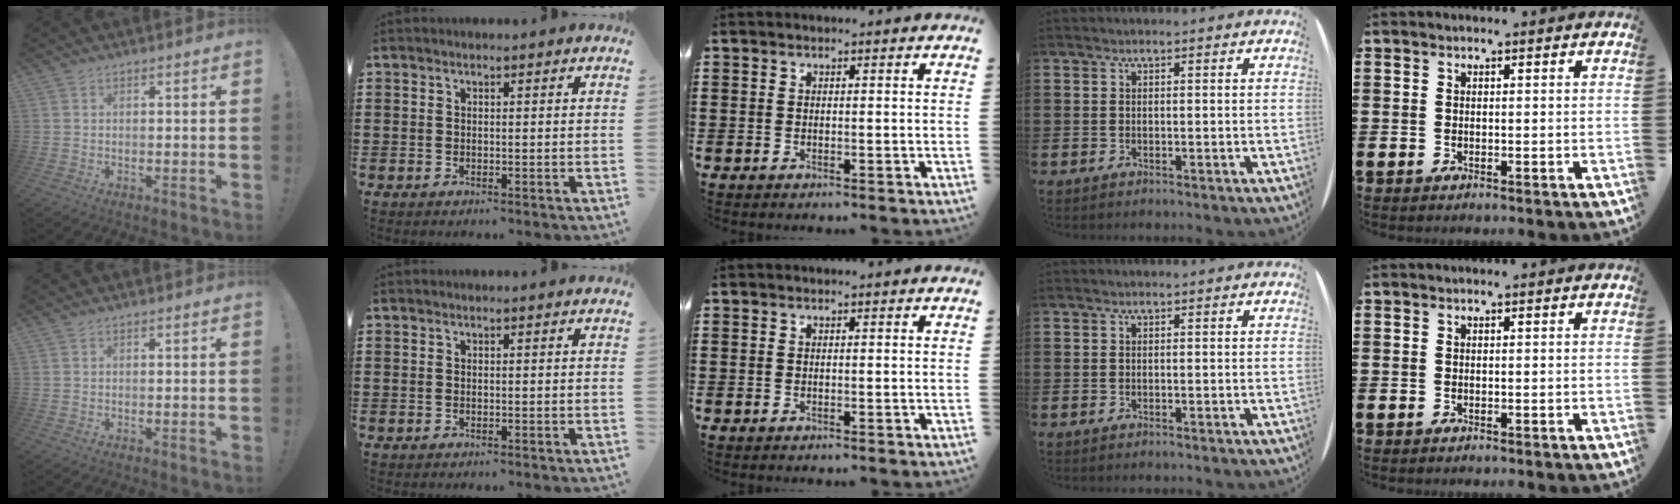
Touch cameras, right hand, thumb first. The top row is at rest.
{}